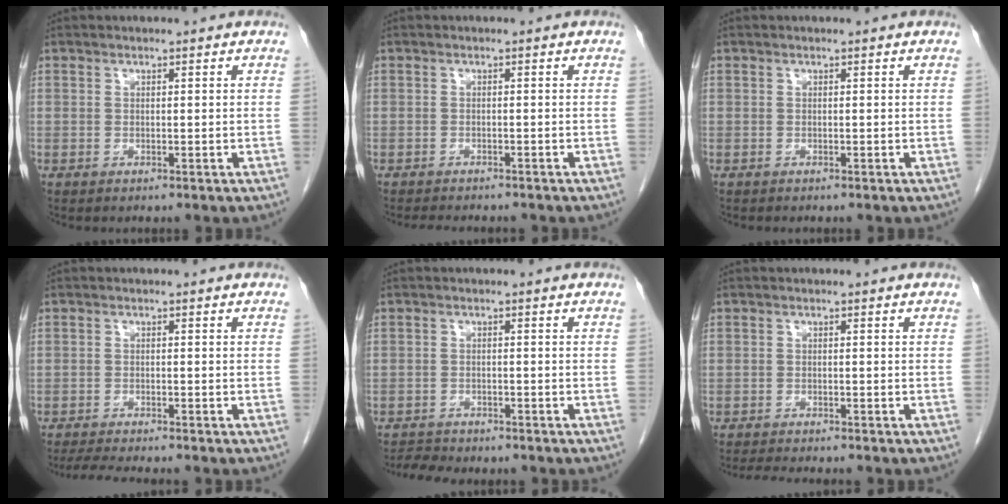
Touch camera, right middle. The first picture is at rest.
{"total": 5.6, "force": [-5.0, 1.4, 2.1], "torque": [-0.028, -0.005, -0.067]}
{"total": 0.0}
{"total": 6.2, "force": [-5.6, 0.4, 2.7], "torque": [-0.041, -0.014, -0.087]}
{"total": 4.0, "force": [-3.8, 1.0, 0.7], "torque": [-0.014, -0.009, -0.059]}
{"total": 5.5, "force": [-5.1, 0.6, 2.2], "torque": [-0.030, -0.011, -0.076]}